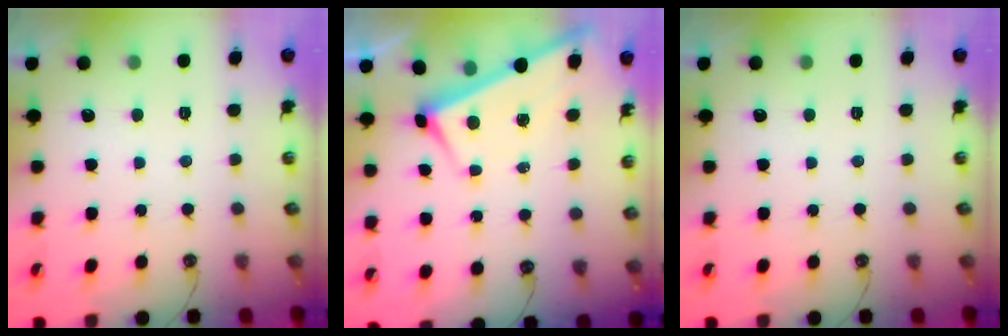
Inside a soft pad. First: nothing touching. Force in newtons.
{"total": 3.3, "press": 3.3, "slide": 0.1}
{"total": 0.0}